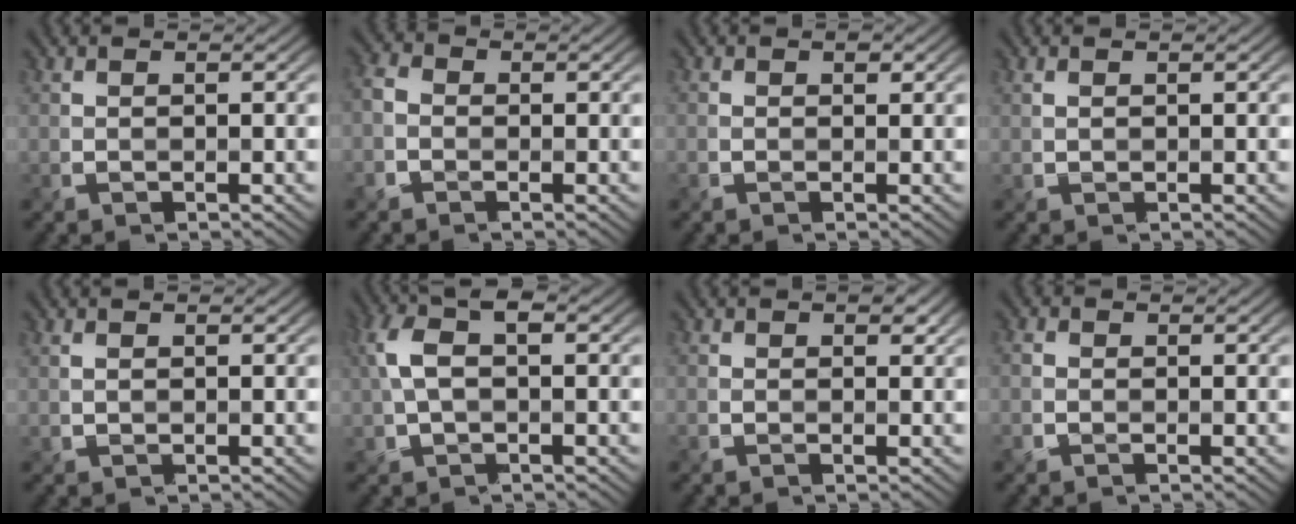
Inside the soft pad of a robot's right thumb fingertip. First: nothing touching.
{"total": 2.4, "force": [-1.0, 1.9, 0.9], "torque": [-0.017, 0.002, -0.032]}
{"total": 1.0, "force": [0.2, 0.8, 0.6], "torque": [-0.006, -0.002, 0.002]}
{"total": 0.6, "force": [0.3, 0.3, 0.4], "torque": [-0.011, 0.000, 0.007]}
{"total": 0.9, "force": [0.5, 0.4, 0.7], "torque": [-0.015, 0.000, 0.008]}
{"total": 6.5, "force": [1.2, 3.5, 5.4], "torque": [-0.126, 0.013, 0.014]}
{"total": 1.6, "force": [0.7, 1.2, 0.9], "torque": [-0.012, -0.006, 0.010]}
{"total": 1.3, "force": [-0.3, 1.1, 0.5], "torque": [-0.009, -0.002, -0.008]}